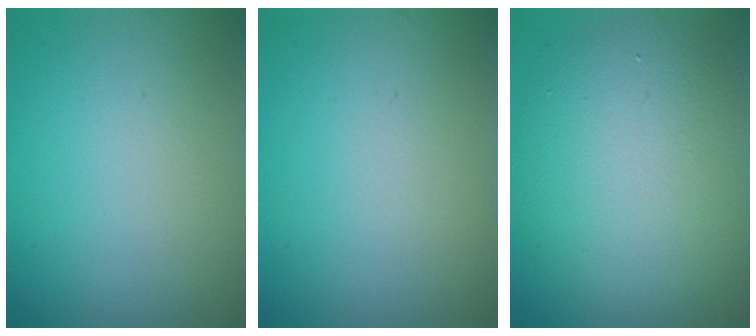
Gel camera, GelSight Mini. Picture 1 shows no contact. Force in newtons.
{"total": 0.0}
{"total": 10.2, "press": 10.2, "slide": 0.7}